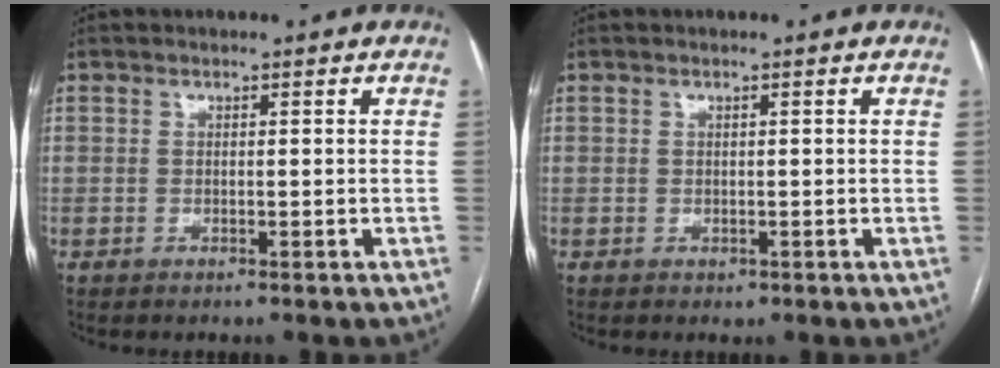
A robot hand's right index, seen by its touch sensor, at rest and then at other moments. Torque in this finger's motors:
{"motor_torque": [0.11, 0.03, 0.05, 0.01]}